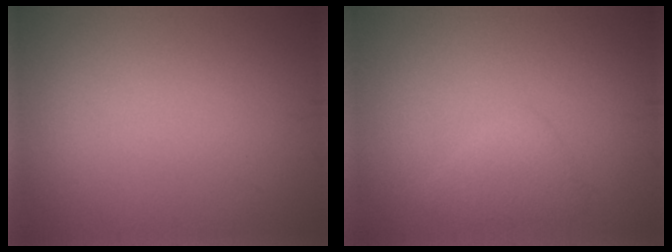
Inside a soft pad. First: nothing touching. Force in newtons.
{"total": 1.8, "press": 1.8, "slide": 0.2}